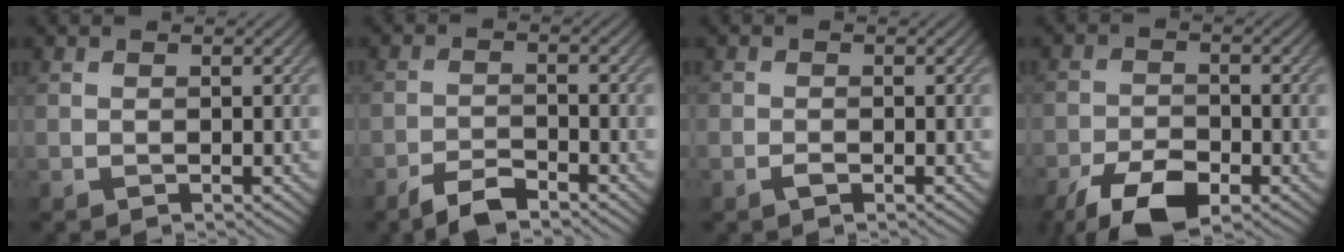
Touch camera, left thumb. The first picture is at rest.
{"total": 3.6, "force": [-2.9, 1.0, 1.9], "torque": [-0.038, 0.003, -0.062]}
{"total": 1.2, "force": [-0.7, 0.8, 0.6], "torque": [-0.012, -0.001, -0.015]}
{"total": 8.4, "force": [-5.3, 3.8, 5.3], "torque": [-0.104, -0.012, -0.098]}